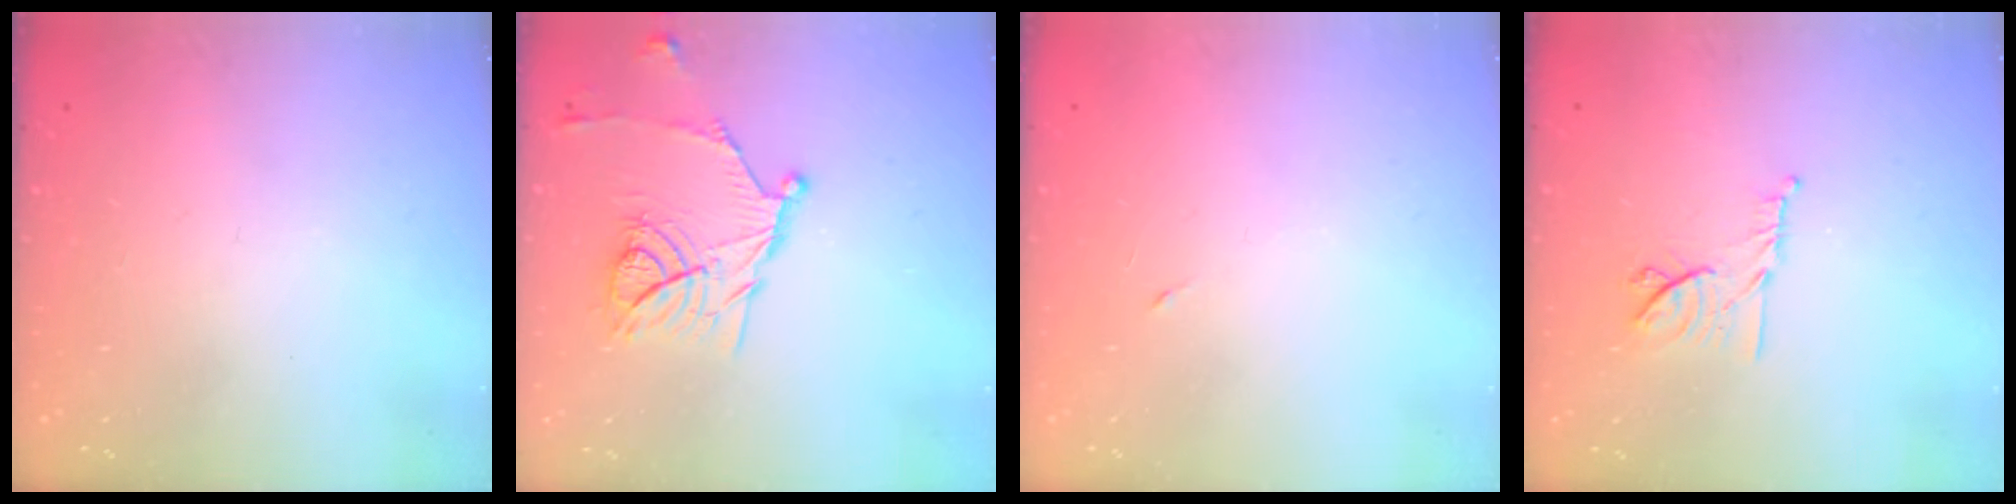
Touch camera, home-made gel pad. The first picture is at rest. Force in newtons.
{"total": 14.1, "press": 14.1, "slide": 0.2}
{"total": 3.1, "press": 2.9, "slide": 1.1}
{"total": 9.7, "press": 9.7, "slide": 0.6}